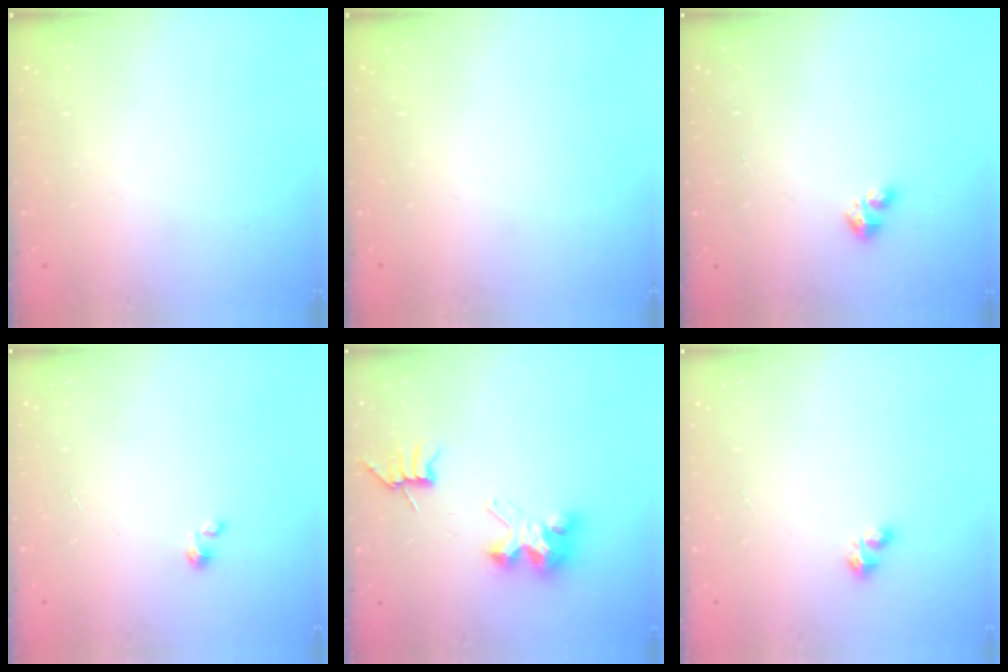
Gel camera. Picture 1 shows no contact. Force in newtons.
{"total": 0.0}
{"total": 3.3, "press": 3.3, "slide": 0.4}
{"total": 0.0}
{"total": 7.8, "press": 7.8, "slide": 0.5}
{"total": 3.3, "press": 3.2, "slide": 0.7}